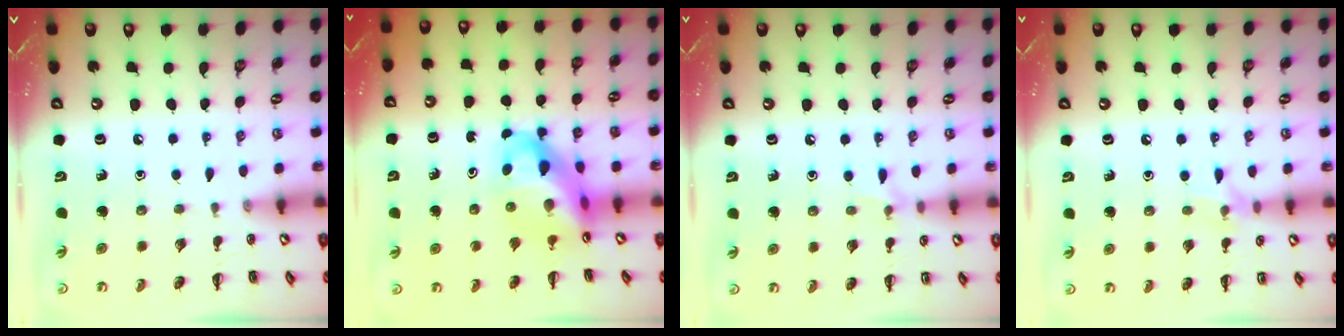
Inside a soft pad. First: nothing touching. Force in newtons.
{"total": 11.8, "press": 11.4, "slide": 3.0}
{"total": 5.4, "press": 5.1, "slide": 1.9}
{"total": 7.1, "press": 6.9, "slide": 1.6}